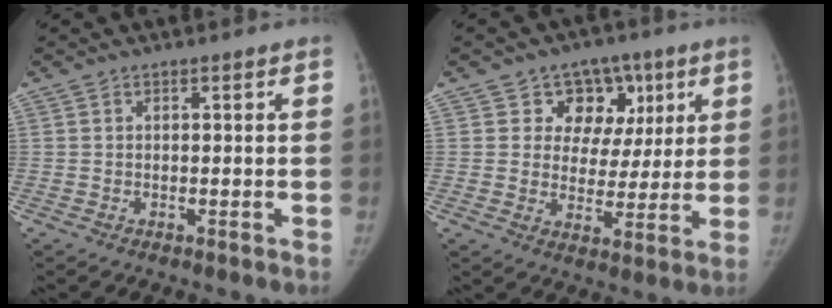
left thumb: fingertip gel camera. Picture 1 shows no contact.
{"total": 10.6, "force": [4.8, 8.8, 3.4], "torque": [0.006, -0.007, 0.070]}